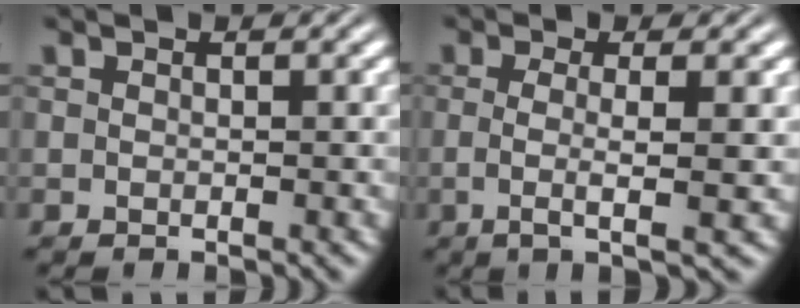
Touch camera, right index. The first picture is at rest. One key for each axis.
{"total": 3.4, "fx": -0.2, "fy": -0.7, "fz": 3.4, "tx": -0.057, "ty": -0.011, "tz": 0.003}